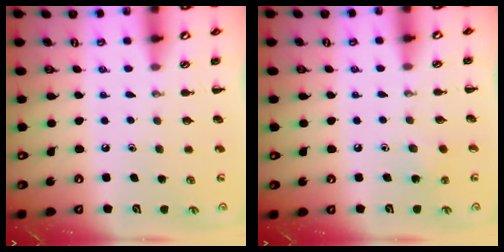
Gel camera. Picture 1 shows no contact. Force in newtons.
{"total": 5.7, "press": 5.5, "slide": 1.6}